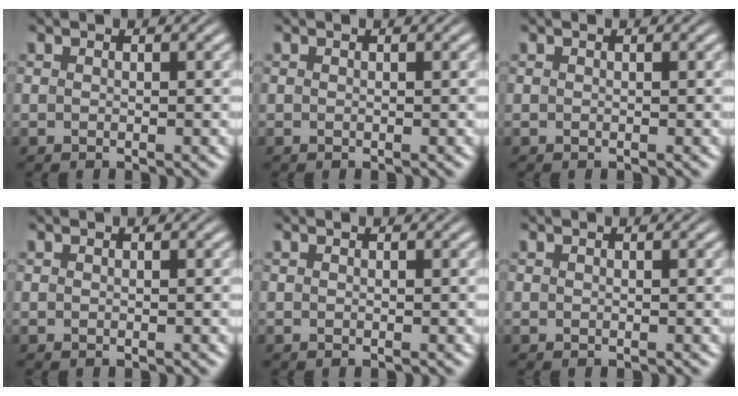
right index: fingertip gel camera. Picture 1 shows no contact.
{"total": 0.0}
{"total": 0.0}
{"total": 0.0}
{"total": 0.0}
{"total": 0.0}